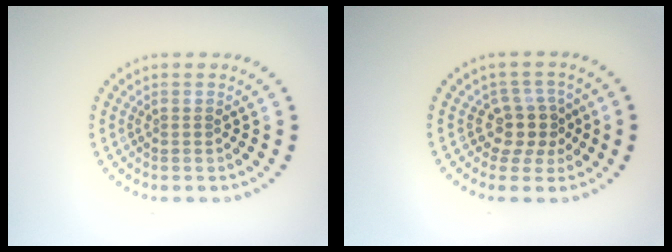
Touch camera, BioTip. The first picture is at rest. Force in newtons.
{"total": 2.9, "press": 2.2, "slide": 1.8}